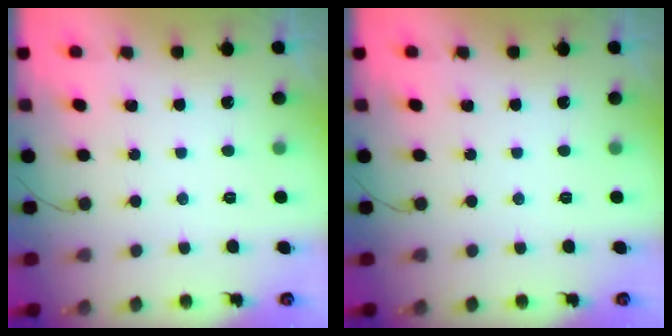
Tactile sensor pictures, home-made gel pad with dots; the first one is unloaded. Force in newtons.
{"total": 0.0}